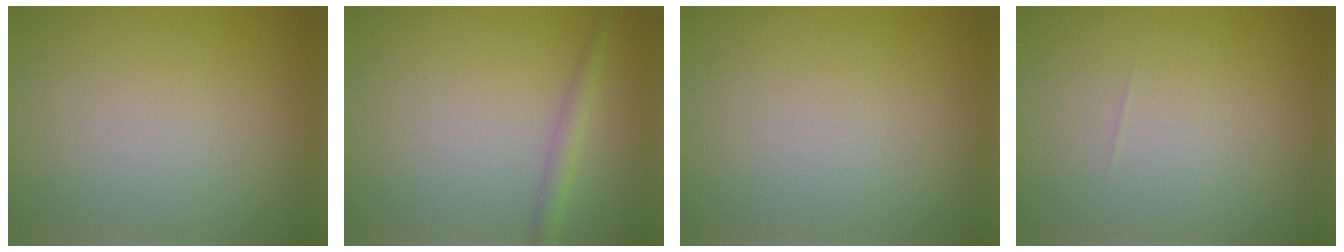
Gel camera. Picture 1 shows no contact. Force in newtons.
{"total": 1.7, "press": 1.7, "slide": 0.1}
{"total": 0.0}
{"total": 0.0}